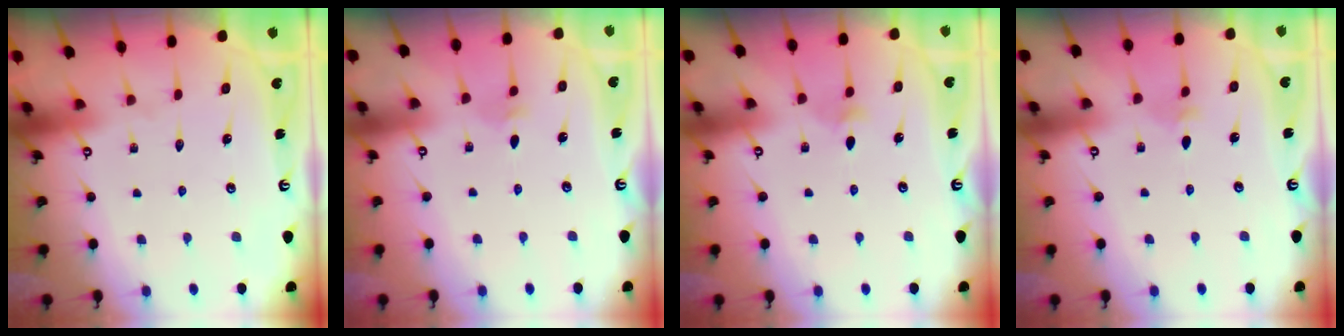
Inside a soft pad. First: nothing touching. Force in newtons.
{"total": 2.6, "press": 2.5, "slide": 0.5}
{"total": 4.2, "press": 4.1, "slide": 0.9}
{"total": 3.1, "press": 3.0, "slide": 0.7}